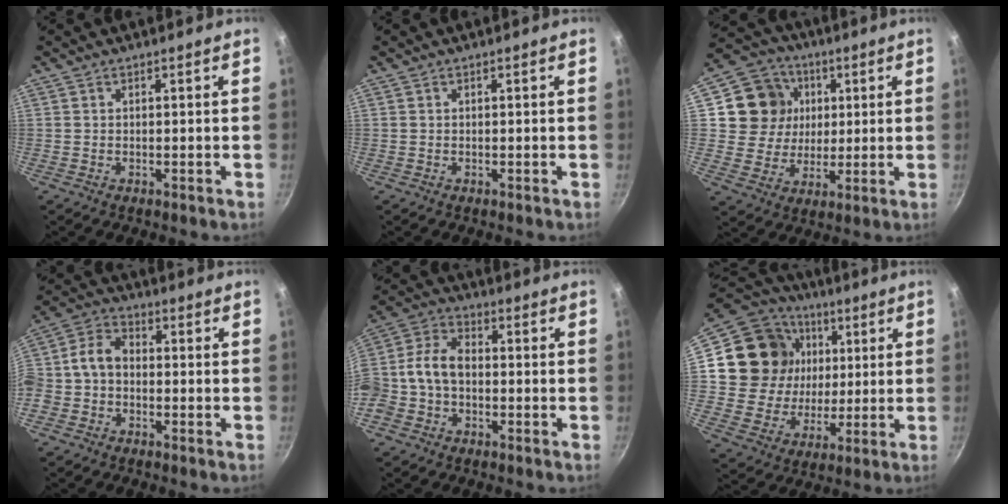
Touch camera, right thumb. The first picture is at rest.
{"total": 0.0}
{"total": 13.1, "force": [3.2, 11.8, 4.5], "torque": [-0.057, 0.000, 0.052]}
{"total": 8.1, "force": [-1.7, 6.1, 5.1], "torque": [-0.096, 0.037, -0.051]}
{"total": 11.1, "force": [-1.9, 7.8, 7.7], "torque": [-0.146, 0.044, -0.052]}
{"total": 20.1, "force": [4.2, 17.6, 8.6], "torque": [-0.143, 0.010, 0.076]}